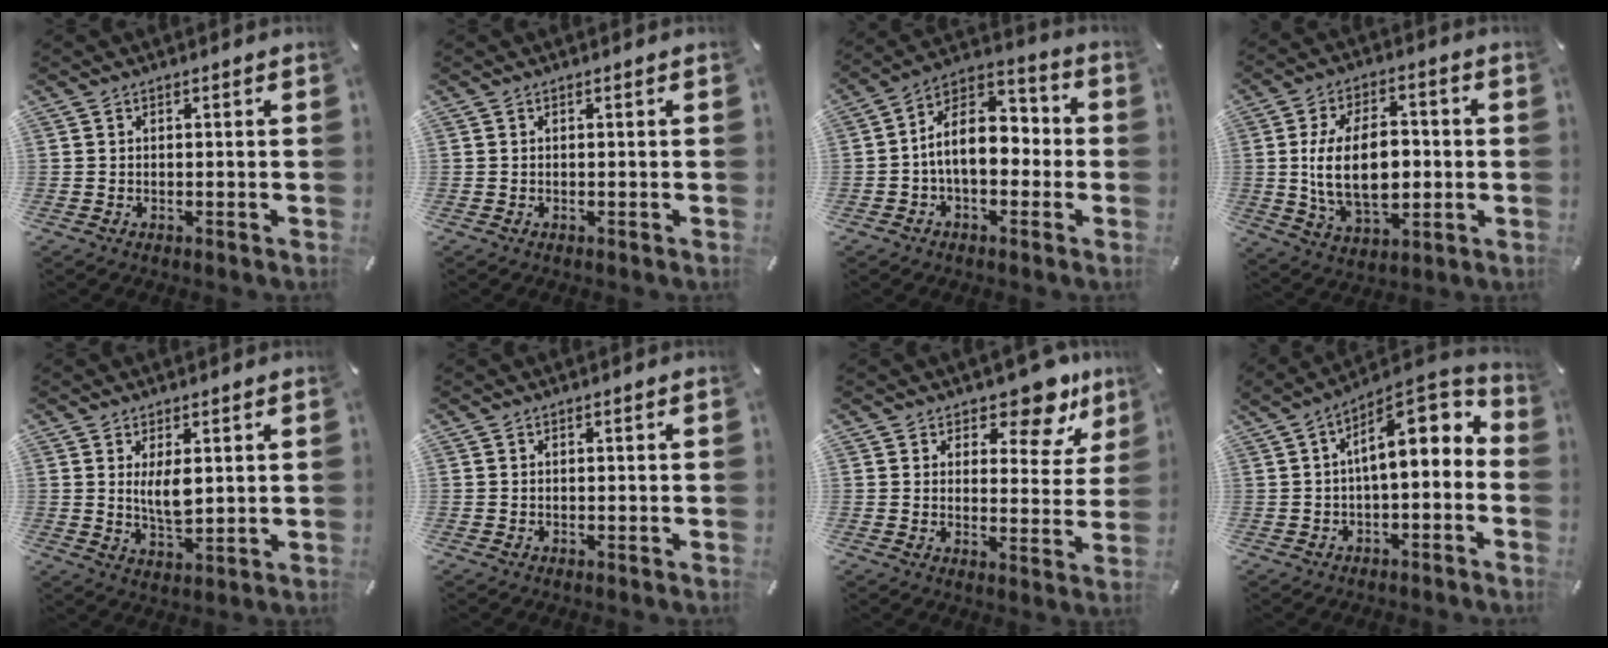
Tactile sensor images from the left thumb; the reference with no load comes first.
{"total": 0.0}
{"total": 12.5, "force": [-1.0, 8.3, 9.3], "torque": [-0.157, 0.006, -0.018]}
{"total": 17.4, "force": [-0.2, 10.4, 13.9], "torque": [-0.268, -0.001, -0.006]}
{"total": 5.5, "force": [1.7, 2.3, 4.7], "torque": [-0.087, -0.010, 0.025]}
{"total": 0.0}
{"total": 10.6, "force": [7.9, 4.3, 5.7], "torque": [-0.064, -0.058, 0.133]}
{"total": 12.1, "force": [2.9, 5.5, 10.4], "torque": [-0.156, -0.014, 0.046]}